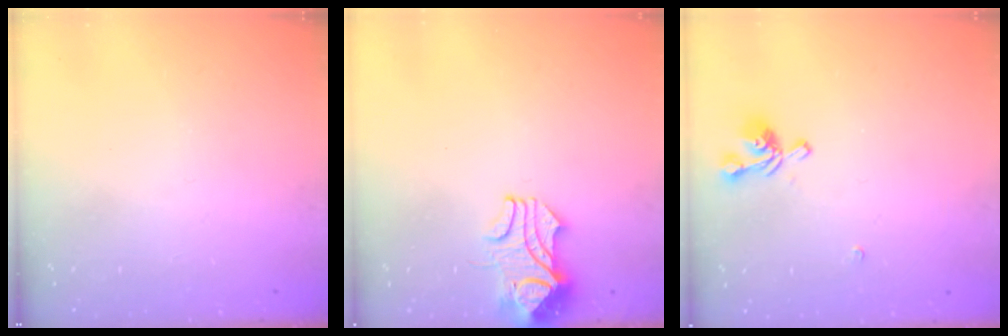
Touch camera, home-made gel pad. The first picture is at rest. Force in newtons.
{"total": 2.4, "press": 2.2, "slide": 1.0}
{"total": 1.1, "press": 0.6, "slide": 0.9}